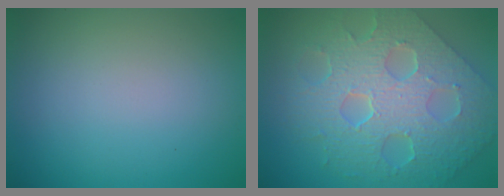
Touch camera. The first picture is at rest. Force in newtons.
{"total": 8.8, "press": 6.4, "slide": 6.1}